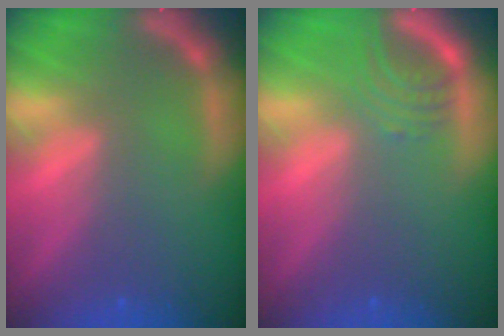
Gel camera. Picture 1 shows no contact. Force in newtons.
{"total": 3.0}